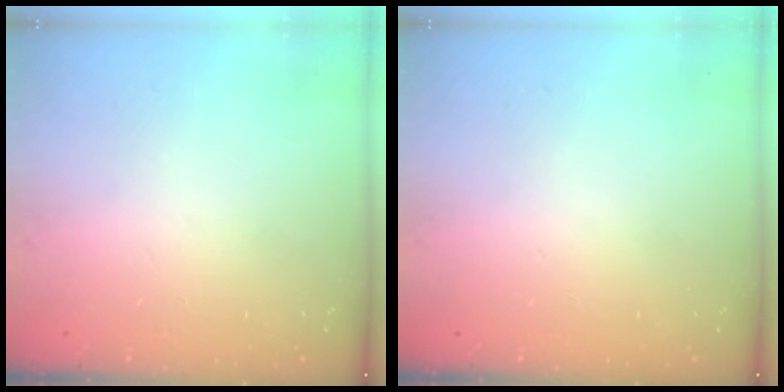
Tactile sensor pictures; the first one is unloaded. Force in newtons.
{"total": 0.0}